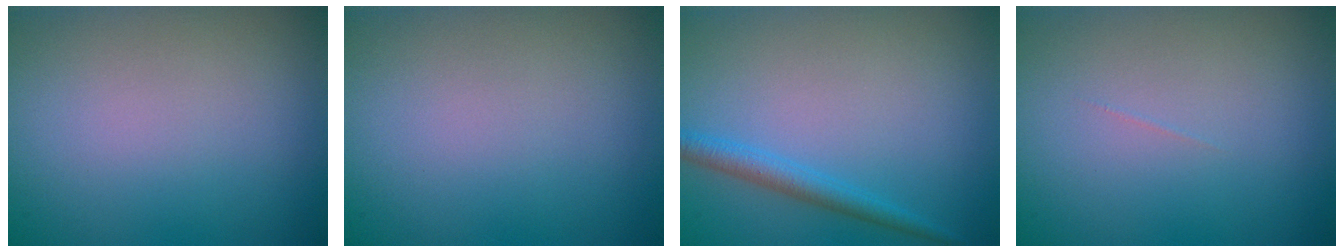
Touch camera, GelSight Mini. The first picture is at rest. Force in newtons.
{"total": 0.0}
{"total": 2.2, "press": 2.2, "slide": 0.1}
{"total": 0.0}